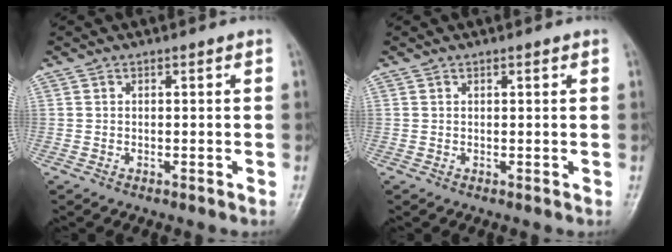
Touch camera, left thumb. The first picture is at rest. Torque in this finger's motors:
{"motor_torque": [-0.17, -0.06, -0.01, -0.06, 0.02]}